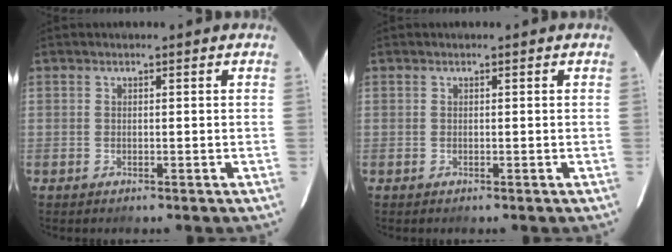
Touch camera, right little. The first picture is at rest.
{"total": 0.0}